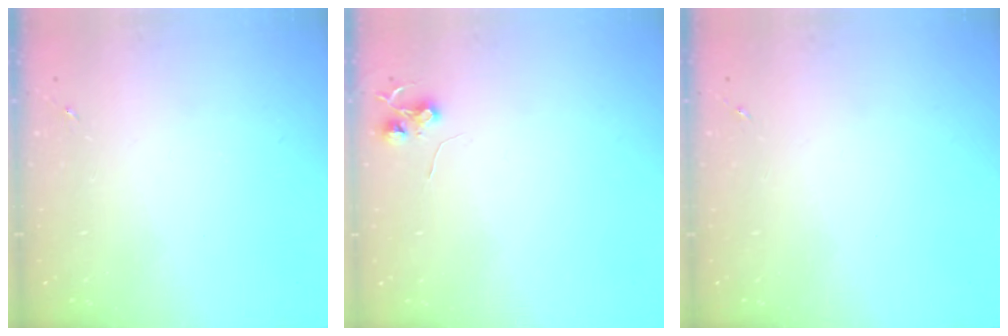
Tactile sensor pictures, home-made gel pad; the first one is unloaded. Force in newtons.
{"total": 6.0, "press": 6.0, "slide": 0.5}
{"total": 0.0}